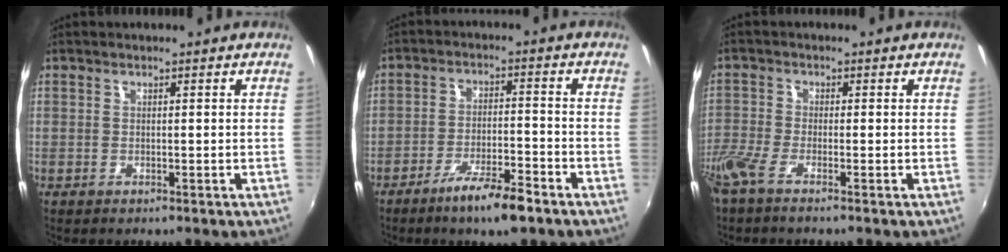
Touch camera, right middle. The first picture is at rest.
{"total": 8.3, "force": [-5.9, 1.3, 5.6], "torque": [-0.114, -0.007, -0.099]}
{"total": 5.1, "force": [-3.9, 0.6, 3.3], "torque": [-0.087, -0.019, -0.084]}